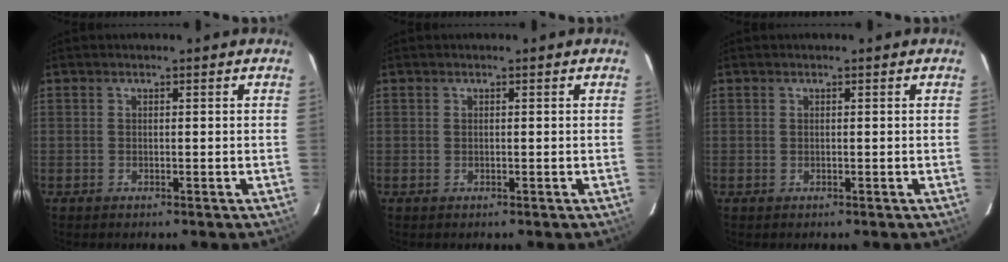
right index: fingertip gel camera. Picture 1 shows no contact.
{"total": 0.0}
{"total": 0.0}